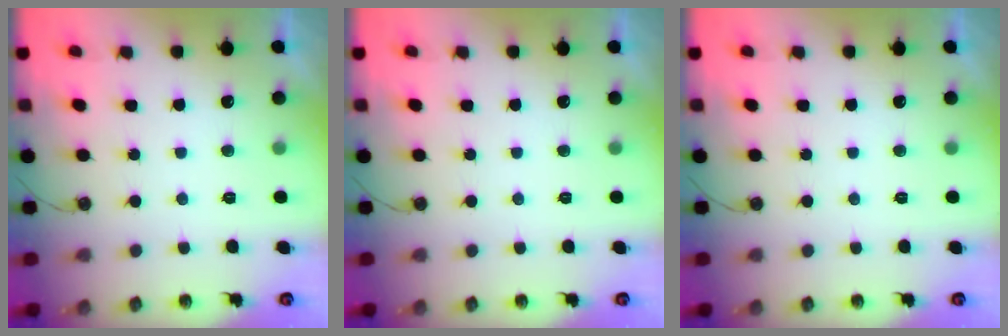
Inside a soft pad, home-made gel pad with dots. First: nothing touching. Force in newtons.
{"total": 0.0}
{"total": 0.0}